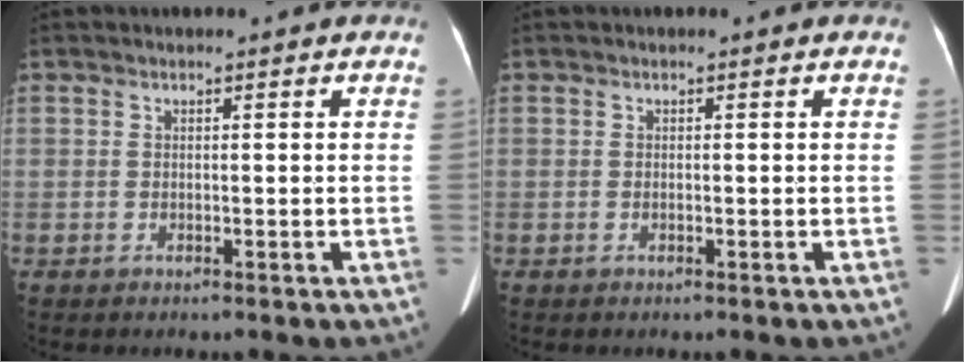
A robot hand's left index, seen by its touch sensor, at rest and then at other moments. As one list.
[{"total": 0.0}]